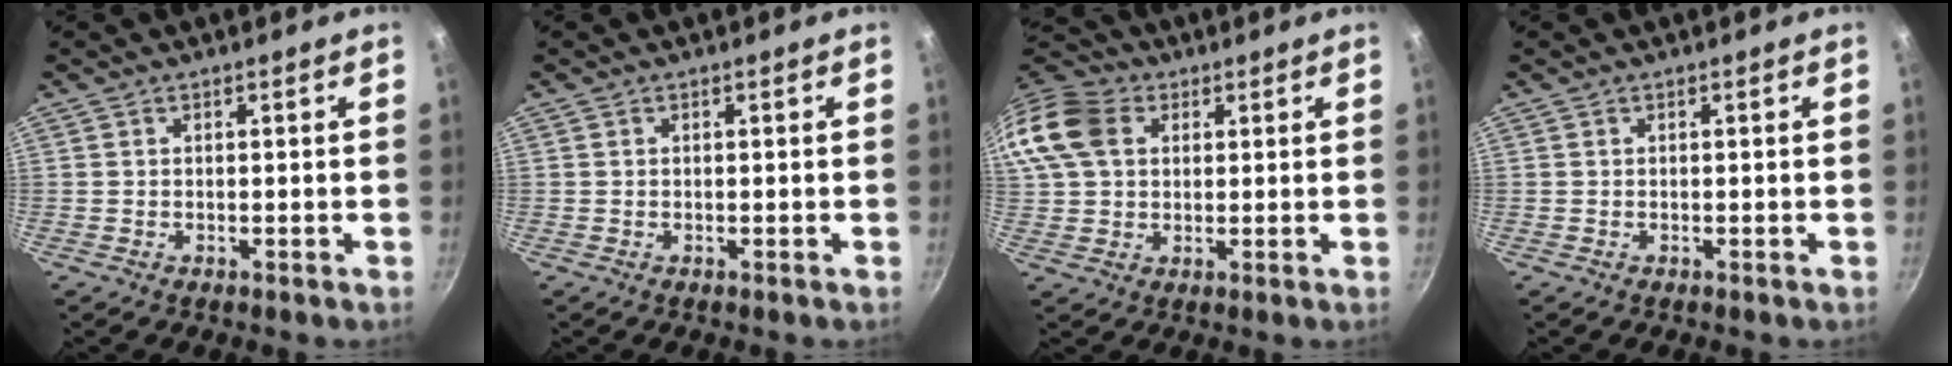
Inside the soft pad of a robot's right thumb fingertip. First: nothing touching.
{"total": 0.0}
{"total": 17.3, "force": [5.2, 13.2, 9.9], "torque": [-0.228, 0.027, 0.085]}
{"total": 0.0}